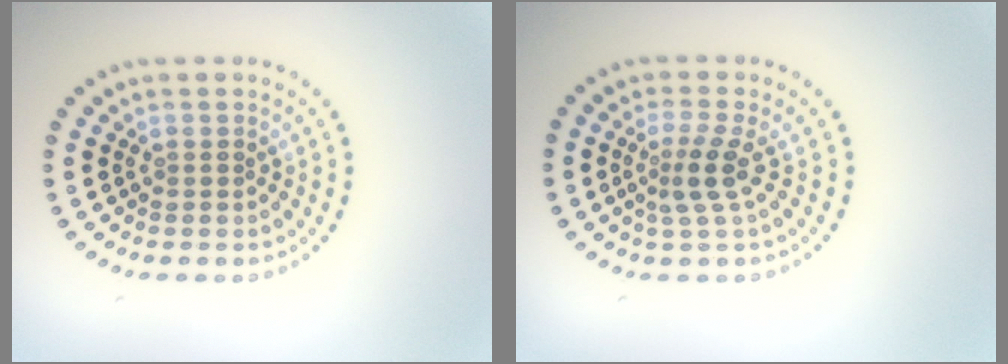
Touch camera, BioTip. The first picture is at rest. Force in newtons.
{"total": 2.5, "press": 1.8, "slide": 1.8}